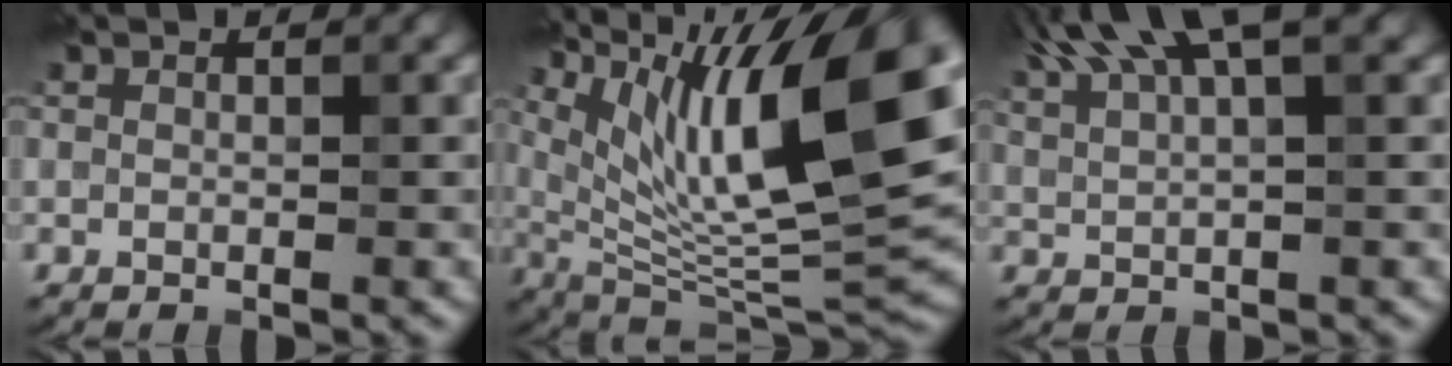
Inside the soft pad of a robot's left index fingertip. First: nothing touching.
{"total": 15.5, "force": [5.6, 5.5, 13.4], "torque": [-0.216, 0.004, 0.100]}
{"total": 7.5, "force": [4.8, 1.8, 5.4], "torque": [-0.091, 0.024, 0.081]}